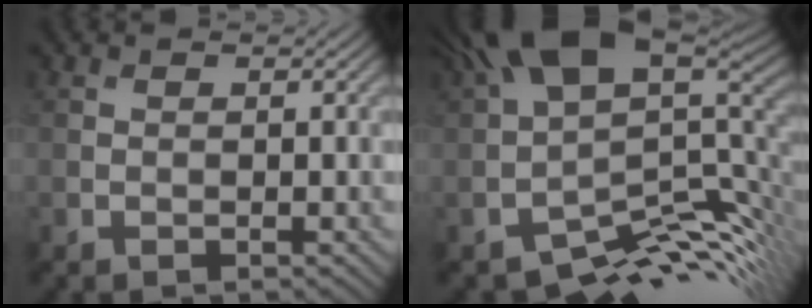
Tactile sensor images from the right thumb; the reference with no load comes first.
{"total": 11.7, "force": [-0.1, 6.1, 10.0], "torque": [-0.162, -0.010, 0.024]}